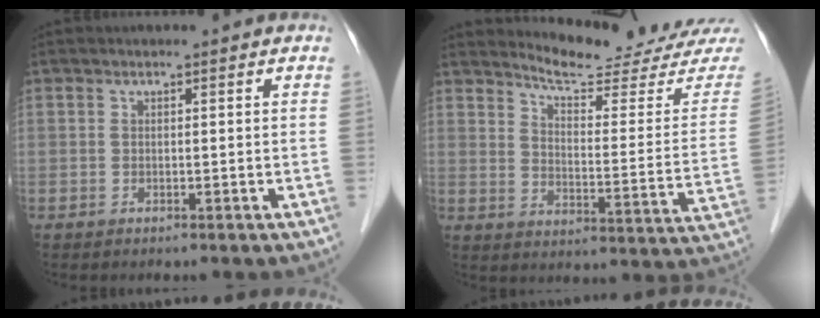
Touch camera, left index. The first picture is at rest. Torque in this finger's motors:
{"motor_torque": [-0.35, -0.39, 0.06, 0.00]}